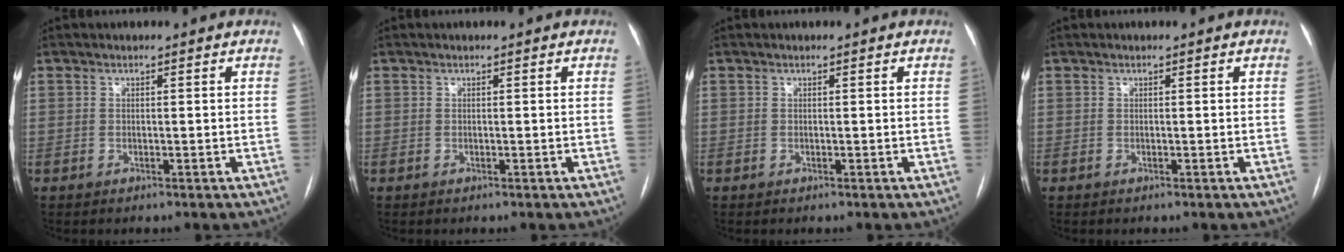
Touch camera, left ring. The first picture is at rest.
{"total": 0.0}
{"total": 0.0}
{"total": 0.0}